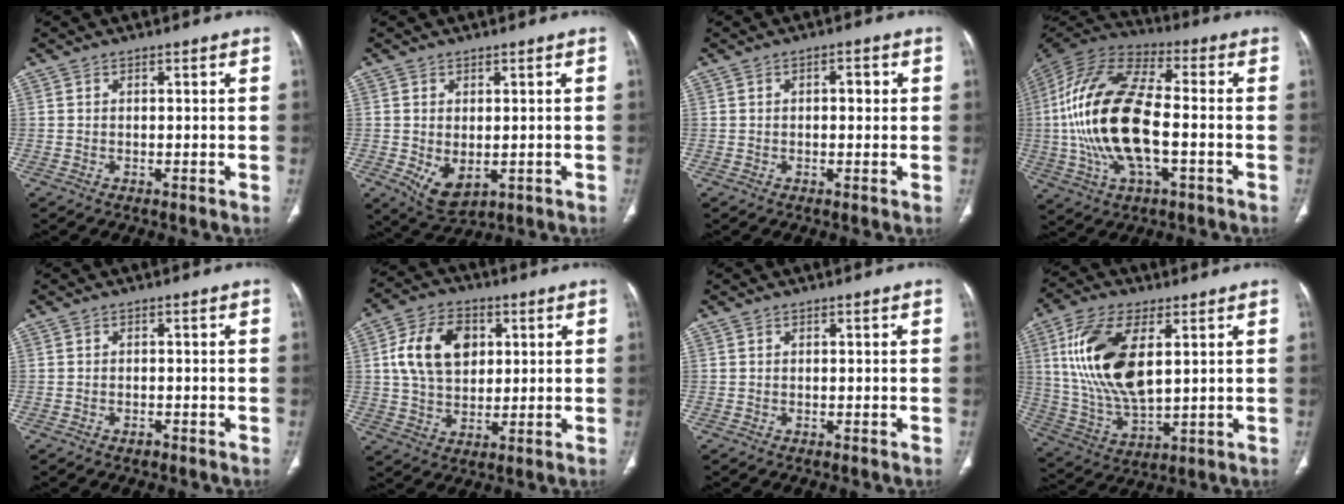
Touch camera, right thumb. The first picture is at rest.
{"total": 6.1, "force": [-1.1, 3.8, 4.6], "torque": [-0.072, -0.011, 0.001]}
{"total": 2.4, "force": [0.4, 1.2, 2.0], "torque": [-0.026, 0.005, 0.003]}
{"total": 23.1, "force": [-2.3, 10.7, 20.3], "torque": [-0.429, 0.020, -0.042]}
{"total": 0.9, "force": [-0.7, 0.5, 0.4], "torque": [-0.008, 0.003, -0.011]}
{"total": 12.8, "force": [3.1, 8.9, 8.7], "torque": [-0.135, 0.002, 0.055]}
{"total": 0.0}
{"total": 17.8, "force": [4.6, 8.5, 14.9], "torque": [-0.299, -0.016, 0.094]}